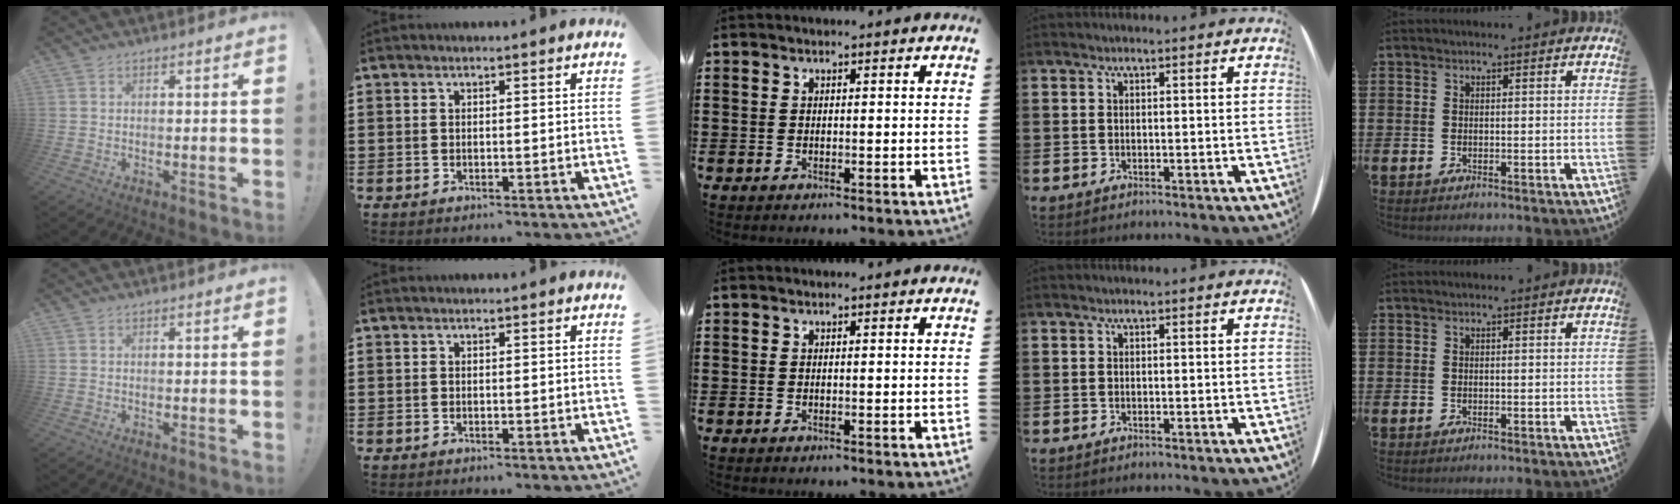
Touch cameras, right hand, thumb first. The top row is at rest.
{}